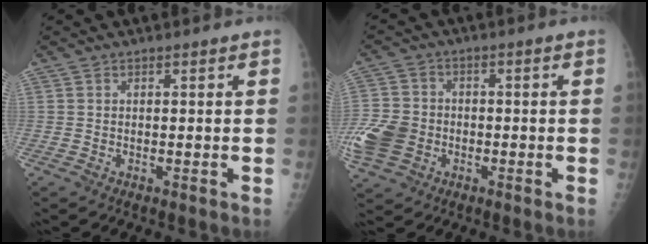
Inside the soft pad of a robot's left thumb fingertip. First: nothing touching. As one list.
[{"total": 10.4, "force": [-3.1, 8.3, 5.6], "torque": [-0.116, 0.008, -0.060]}]